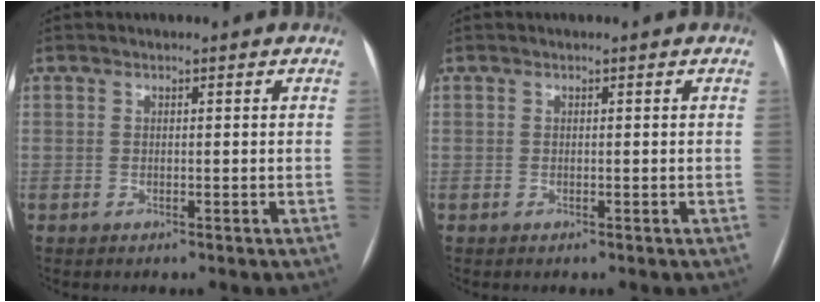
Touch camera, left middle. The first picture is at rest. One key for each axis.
{"total": 0.0}